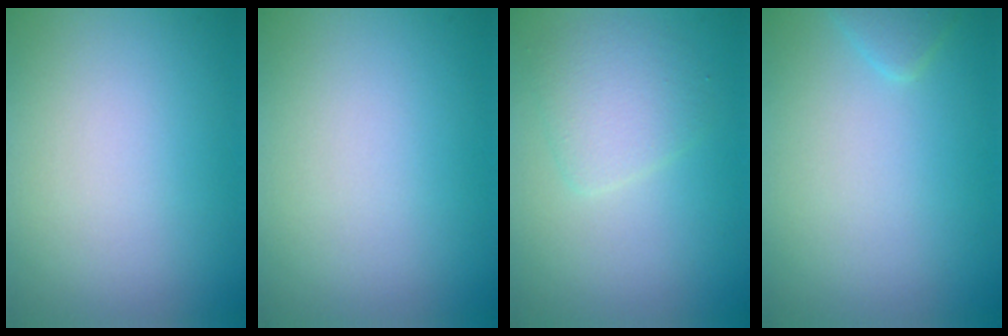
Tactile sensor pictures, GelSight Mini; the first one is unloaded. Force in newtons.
{"total": 0.0}
{"total": 2.7, "press": 2.7, "slide": 0.1}
{"total": 1.3, "press": 1.3, "slide": 0.0}